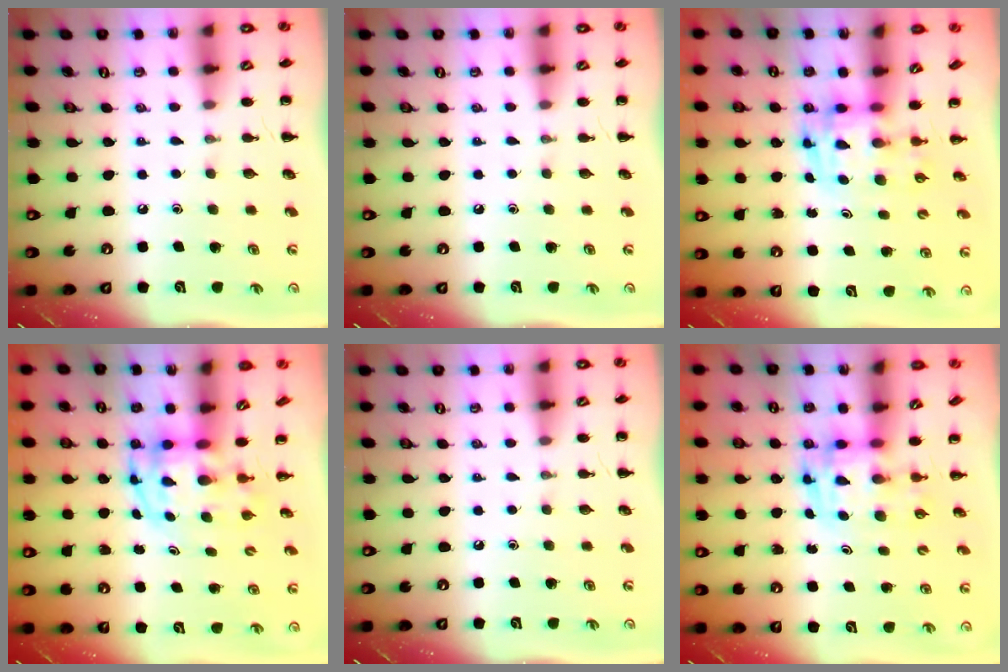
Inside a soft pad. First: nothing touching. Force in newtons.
{"total": 0.0}
{"total": 3.4, "press": 3.4, "slide": 0.6}
{"total": 3.8, "press": 3.7, "slide": 0.7}
{"total": 0.0}
{"total": 3.4, "press": 3.4, "slide": 0.6}